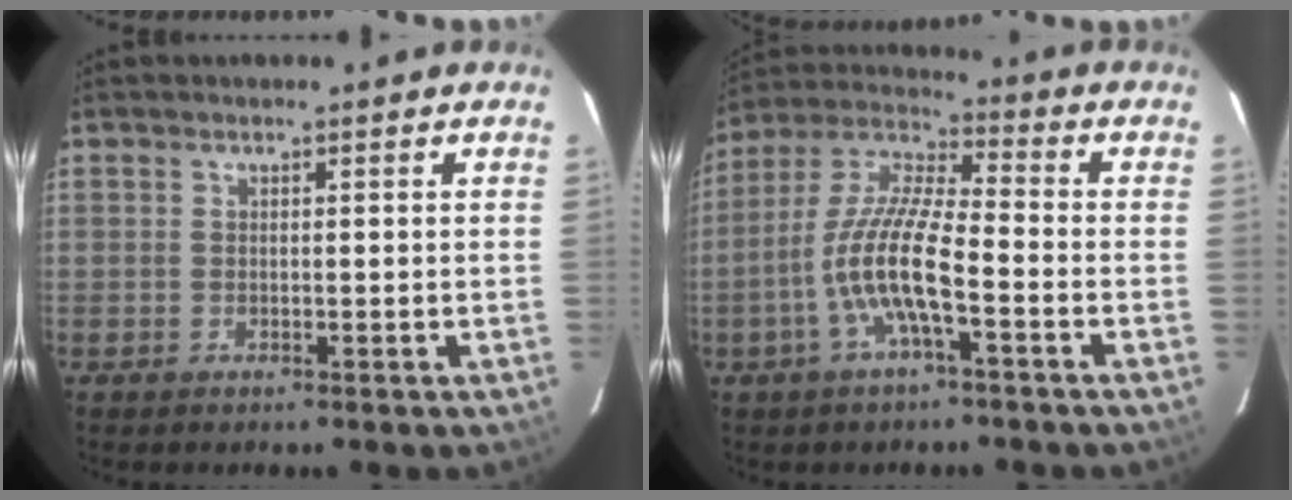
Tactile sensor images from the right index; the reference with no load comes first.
{"total": 12.1, "force": [-4.3, 2.4, 11.0], "torque": [-0.227, 0.000, -0.086]}